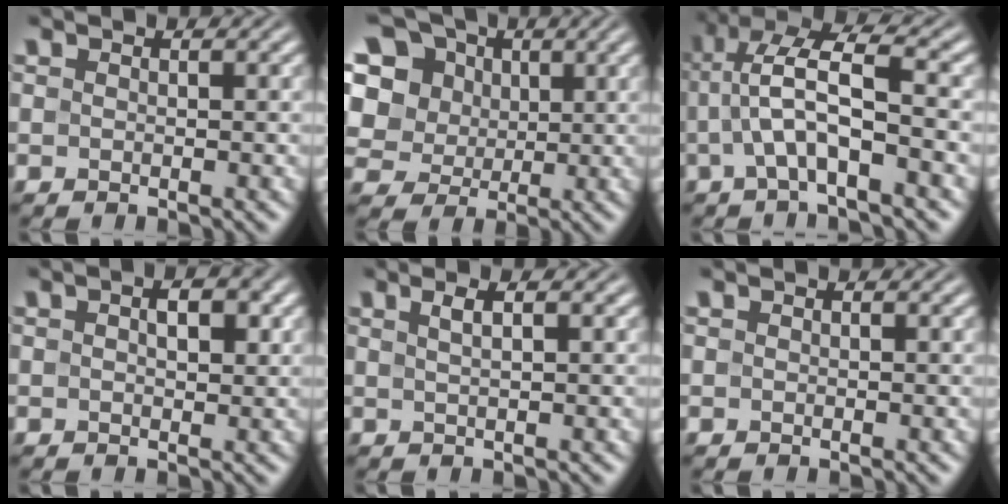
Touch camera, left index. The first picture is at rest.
{"total": 12.7, "force": [4.8, 10.2, 5.8], "torque": [-0.147, 0.032, 0.080]}
{"total": 6.1, "force": [-1.0, 1.8, 5.7], "torque": [-0.116, 0.022, -0.024]}
{"total": 2.5, "force": [0.7, 1.3, 2.0], "torque": [-0.028, 0.004, 0.009]}
{"total": 1.8, "force": [0.8, 0.6, 1.5], "torque": [-0.022, 0.008, 0.010]}
{"total": 0.0}